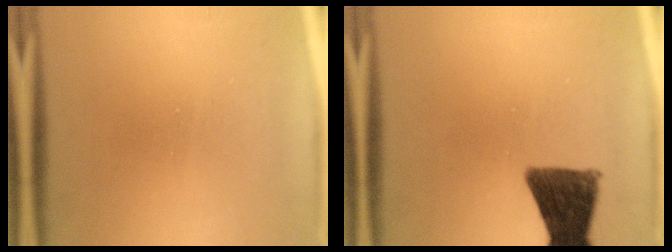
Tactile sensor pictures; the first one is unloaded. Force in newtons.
{"total": 11.4}